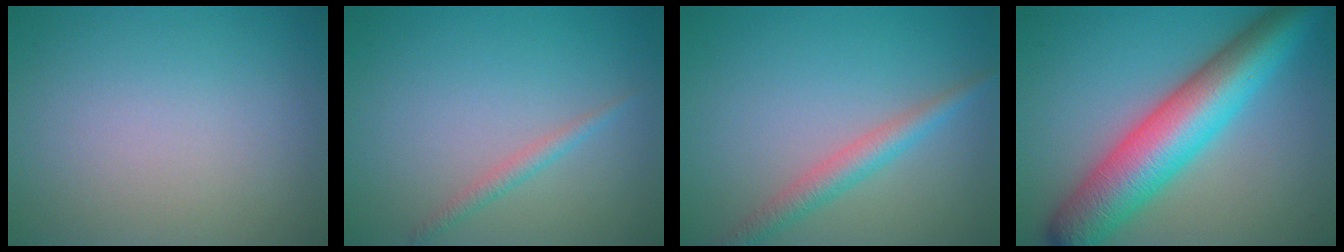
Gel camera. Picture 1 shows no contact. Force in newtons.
{"total": 1.3, "press": 1.3, "slide": 0.1}
{"total": 2.7, "press": 2.7, "slide": 0.0}
{"total": 10.2, "press": 10.2, "slide": 0.2}